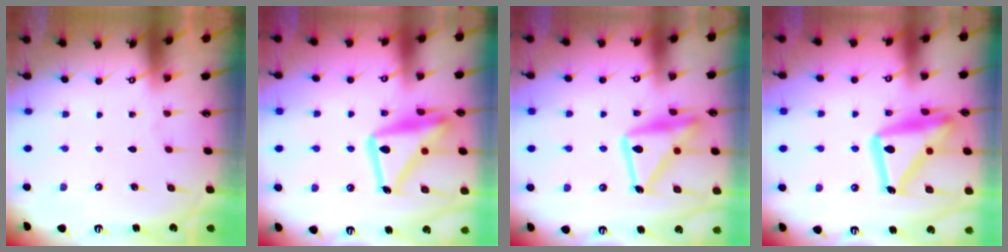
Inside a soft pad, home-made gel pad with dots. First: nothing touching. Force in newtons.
{"total": 19.2, "press": 19.2, "slide": 1.8}
{"total": 19.0, "press": 19.0, "slide": 1.4}
{"total": 22.8, "press": 22.8, "slide": 1.8}